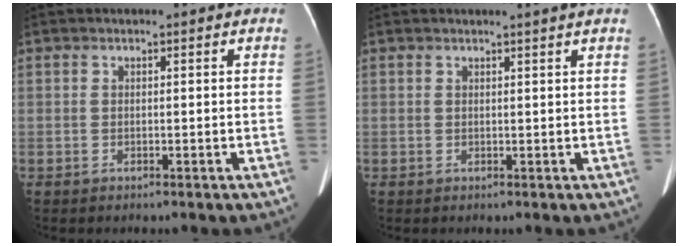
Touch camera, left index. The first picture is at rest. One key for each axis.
{"total": 2.0, "fx": 1.8, "fy": -0.6, "fz": 0.7, "tx": -0.016, "ty": -0.001, "tz": 0.024}